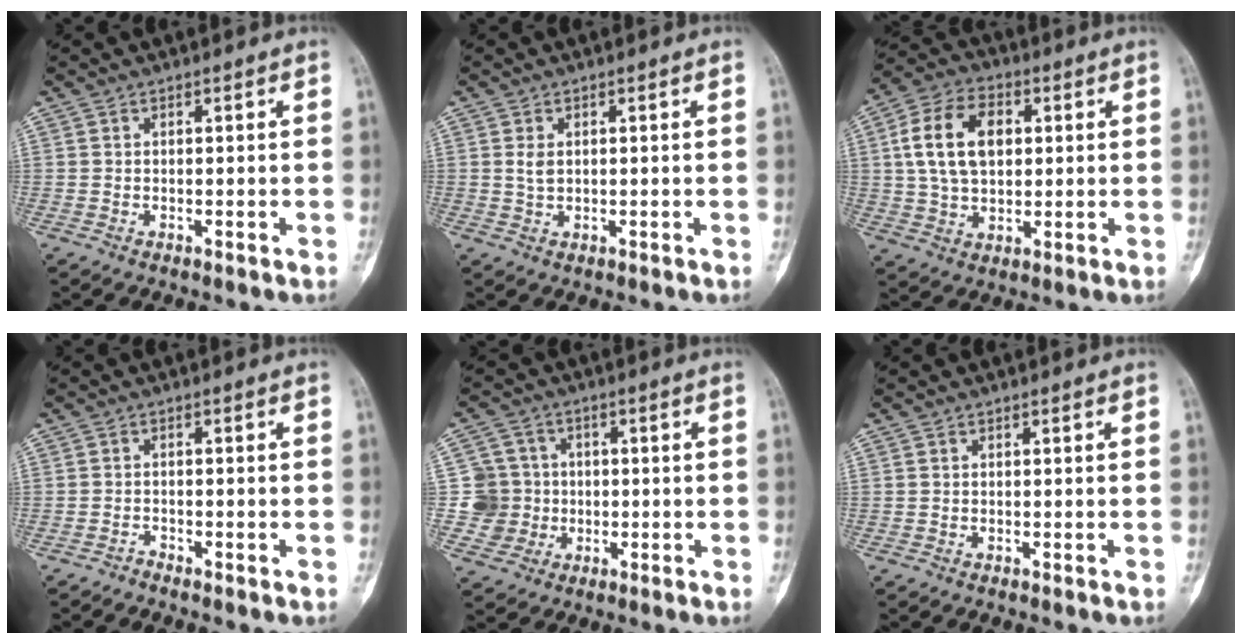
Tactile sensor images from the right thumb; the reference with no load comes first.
{"total": 2.1, "force": [0.5, 1.4, 1.5], "torque": [-0.023, -0.001, 0.012]}
{"total": 13.4, "force": [2.6, 8.7, 9.8], "torque": [-0.162, 0.009, 0.044]}
{"total": 0.9, "force": [-0.9, 0.1, 0.0], "torque": [0.000, 0.000, -0.021]}
{"total": 7.9, "force": [-0.5, 7.9, 0.5], "torque": [0.027, 0.016, -0.010]}
{"total": 0.0}